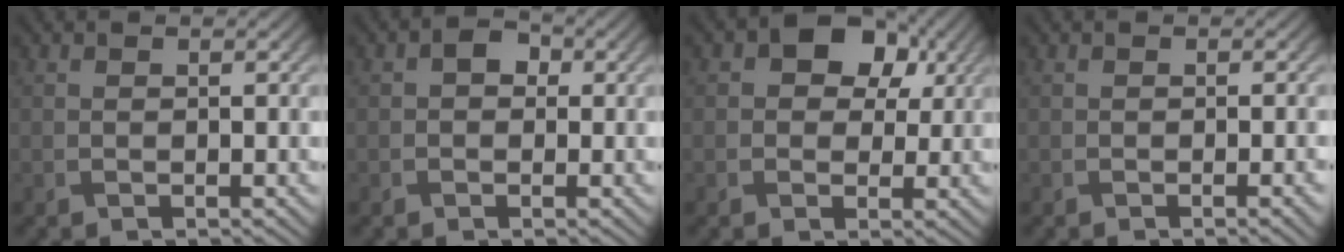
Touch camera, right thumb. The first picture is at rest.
{"total": 2.1, "force": [0.0, 1.8, 1.1], "torque": [-0.015, 0.003, -0.008]}
{"total": 7.9, "force": [2.7, 6.0, 4.5], "torque": [-0.070, 0.017, 0.021]}
{"total": 1.7, "force": [-0.5, 0.3, 1.6], "torque": [-0.017, 0.002, -0.009]}